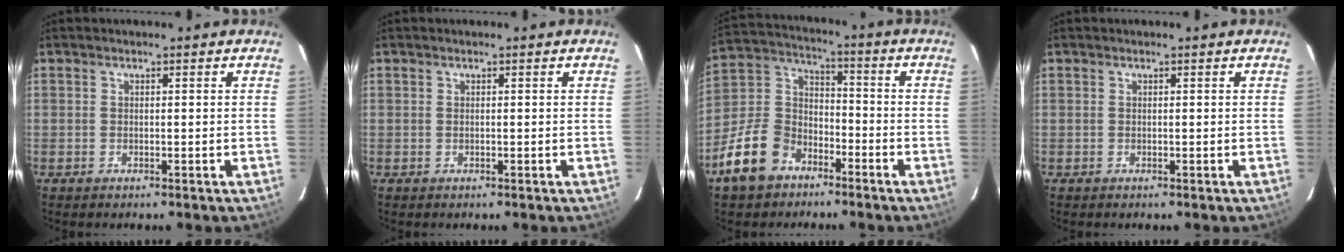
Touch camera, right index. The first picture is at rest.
{"total": 0.0}
{"total": 14.5, "force": [-8.7, 9.7, 6.3], "torque": [-0.156, 0.039, -0.150]}
{"total": 0.0}